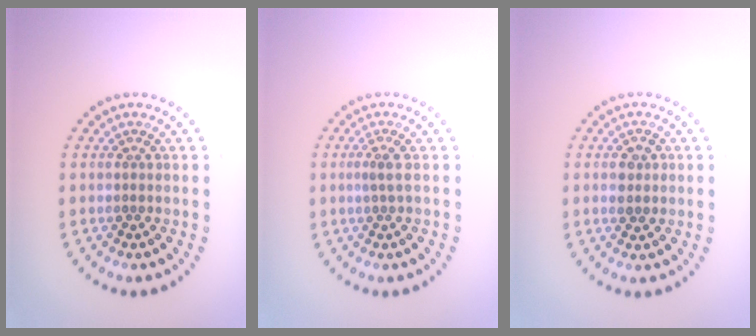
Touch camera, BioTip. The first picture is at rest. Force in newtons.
{"total": 1.0, "press": 0.4, "slide": 0.9}
{"total": 1.5, "press": 1.5, "slide": 0.2}